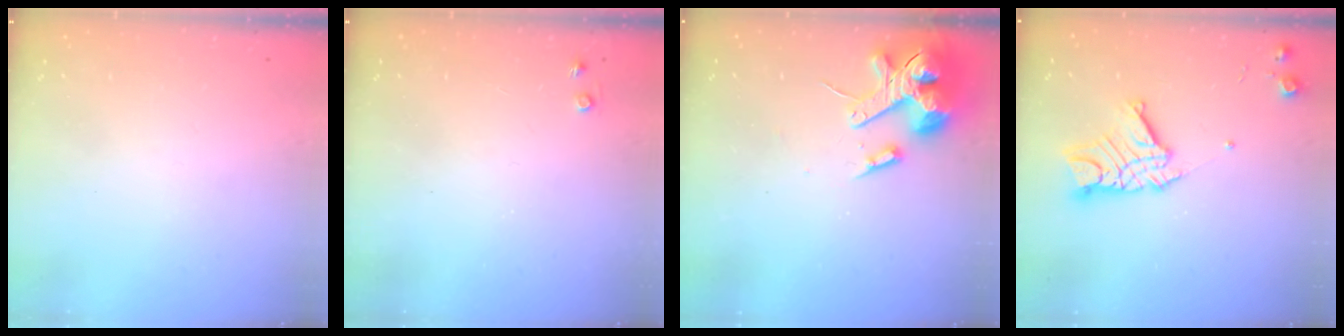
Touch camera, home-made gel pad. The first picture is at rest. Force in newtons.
{"total": 3.4, "press": 3.3, "slide": 0.6}
{"total": 16.6, "press": 16.4, "slide": 2.6}
{"total": 13.4, "press": 13.3, "slide": 1.2}